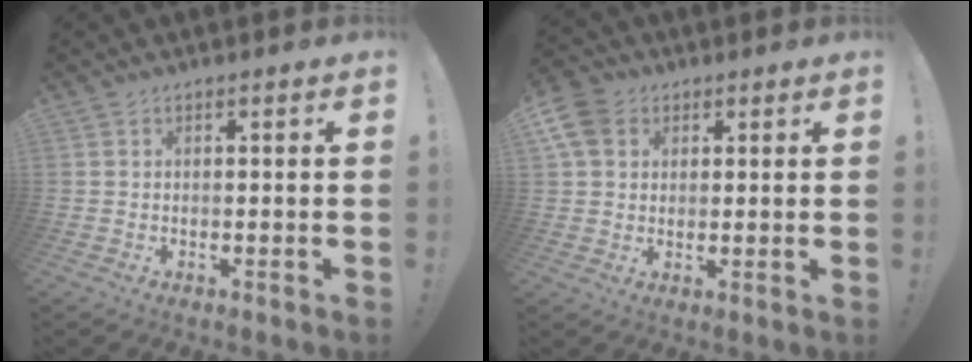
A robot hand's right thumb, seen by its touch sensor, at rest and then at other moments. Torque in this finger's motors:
{"motor_torque": [0.56, 1.27, 0.01, 0.11, 0.14]}